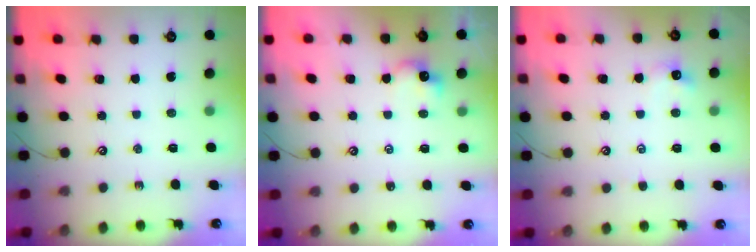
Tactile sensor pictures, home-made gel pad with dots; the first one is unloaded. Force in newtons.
{"total": 0.7, "press": 0.7, "slide": 0.3}
{"total": 0.7, "press": 0.6, "slide": 0.4}